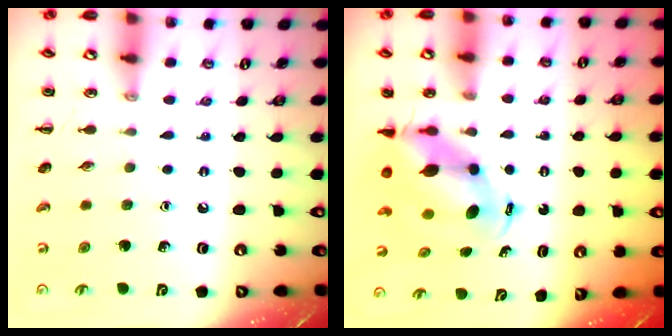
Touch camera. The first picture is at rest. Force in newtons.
{"total": 7.1, "press": 6.9, "slide": 1.8}